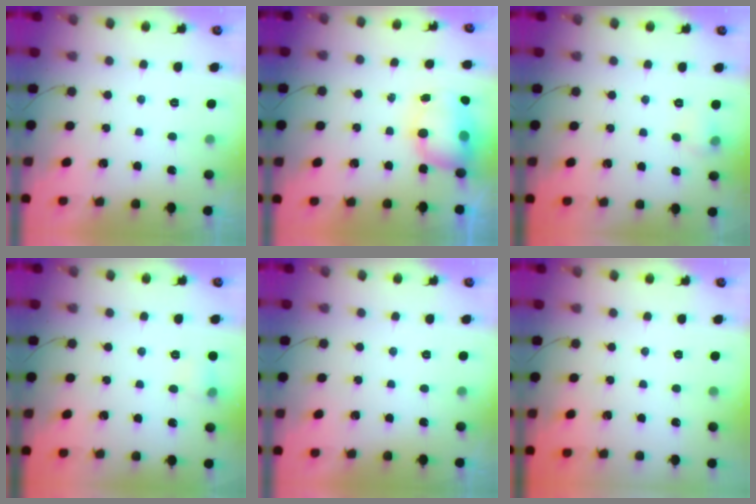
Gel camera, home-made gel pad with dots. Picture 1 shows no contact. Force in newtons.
{"total": 8.5, "press": 8.3, "slide": 1.8}
{"total": 4.6, "press": 4.3, "slide": 1.7}
{"total": 5.6, "press": 5.3, "slide": 1.8}
{"total": 0.0}
{"total": 0.0}